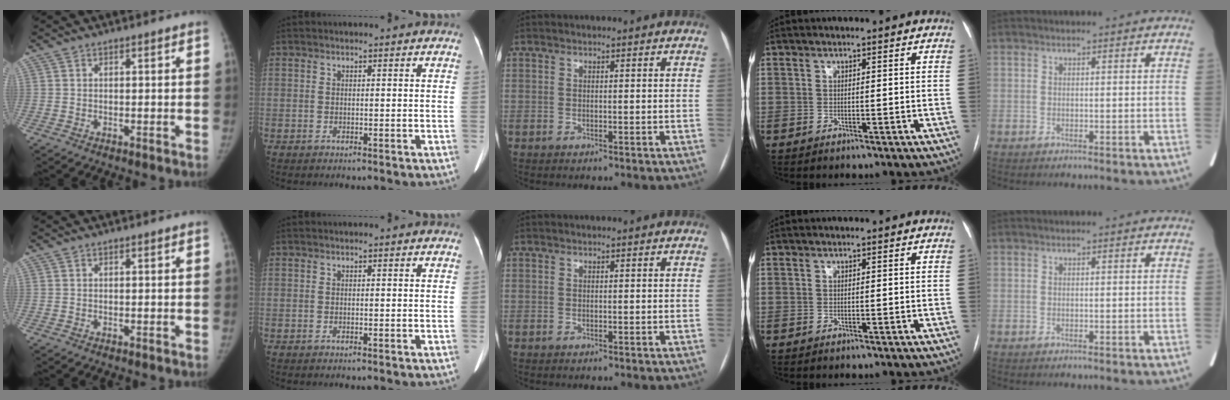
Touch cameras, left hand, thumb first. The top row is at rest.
{}